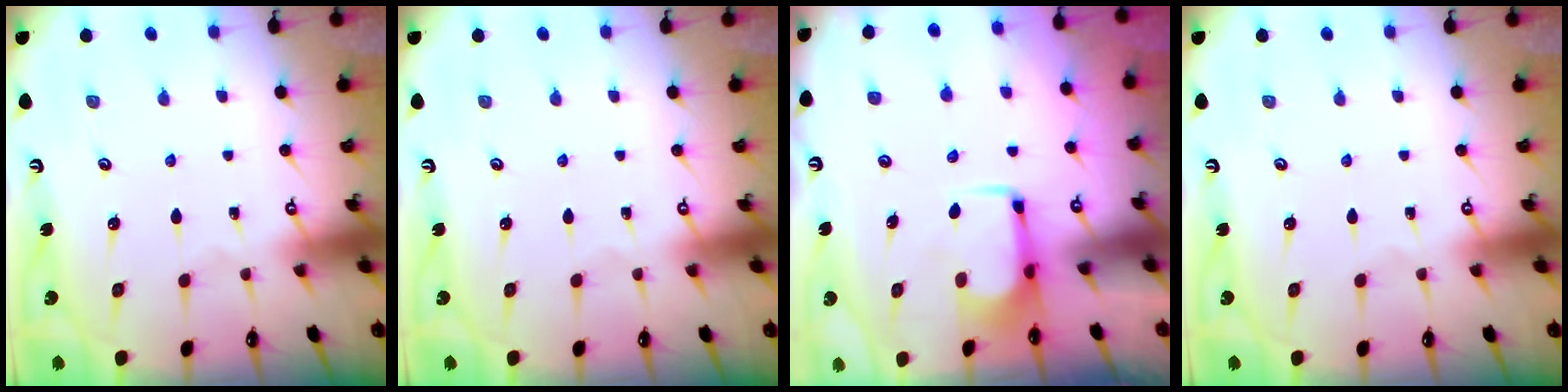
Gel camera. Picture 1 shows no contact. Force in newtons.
{"total": 0.0}
{"total": 2.0, "press": 2.0, "slide": 0.2}
{"total": 0.0}